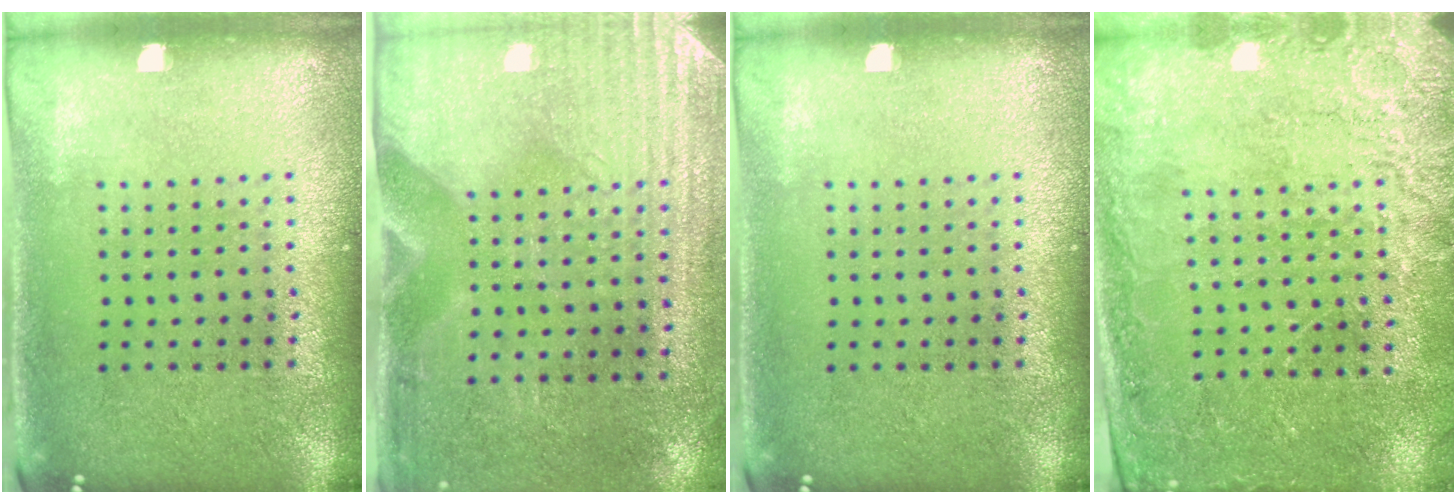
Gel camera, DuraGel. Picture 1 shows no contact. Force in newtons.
{"total": 2.9, "press": 2.6, "slide": 1.5}
{"total": 0.0}
{"total": 2.5, "press": 2.5, "slide": 0.5}